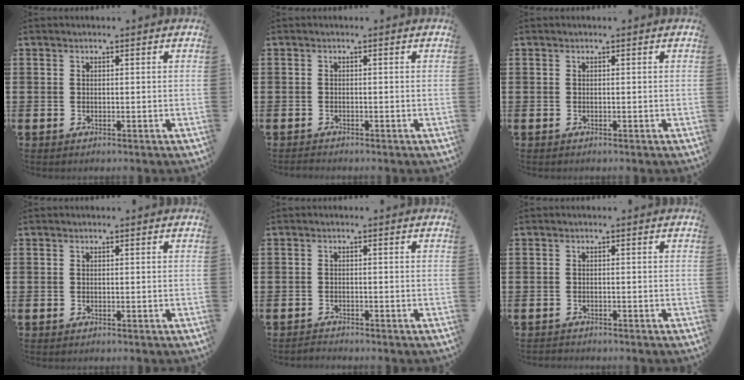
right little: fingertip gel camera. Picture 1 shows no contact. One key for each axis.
{"total": 0.5, "fx": -0.5, "fy": 0.0, "fz": 0.0, "tx": -0.002, "ty": -0.003, "tz": -0.010}
{"total": 0.0}
{"total": 0.0}
{"total": 0.9, "fx": -0.9, "fy": 0.0, "fz": 0.0, "tx": -0.002, "ty": 0.000, "tz": -0.018}
{"total": 0.5, "fx": -0.5, "fy": 0.1, "fz": 0.0, "tx": -0.001, "ty": -0.002, "tz": -0.011}